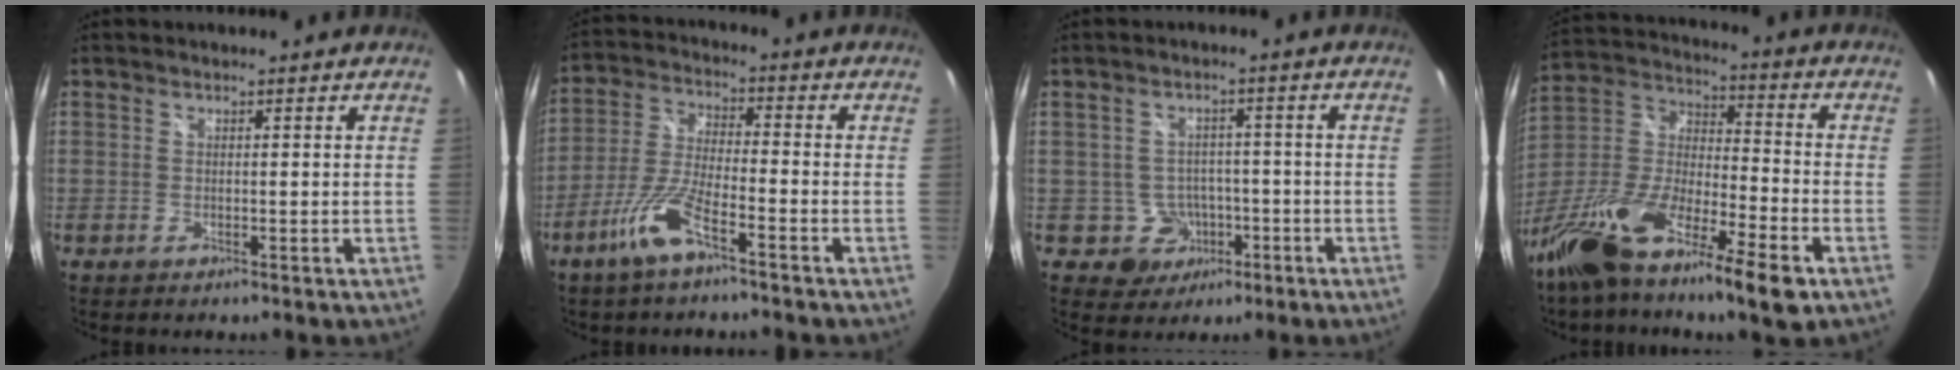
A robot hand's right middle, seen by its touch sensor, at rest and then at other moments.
{"total": 8.6, "force": [-5.5, 1.3, 6.5], "torque": [-0.144, -0.003, -0.106]}
{"total": 5.5, "force": [-2.1, 5.1, 0.6], "torque": [-0.028, 0.017, -0.015]}
{"total": 21.0, "force": [-13.0, 4.5, 15.9], "torque": [-0.307, -0.026, -0.247]}